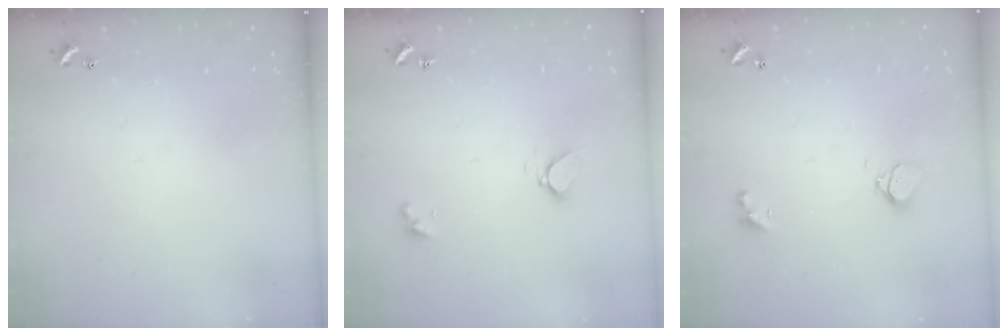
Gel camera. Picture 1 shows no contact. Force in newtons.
{"total": 3.6, "press": 3.6, "slide": 0.4}
{"total": 4.0, "press": 3.9, "slide": 0.8}